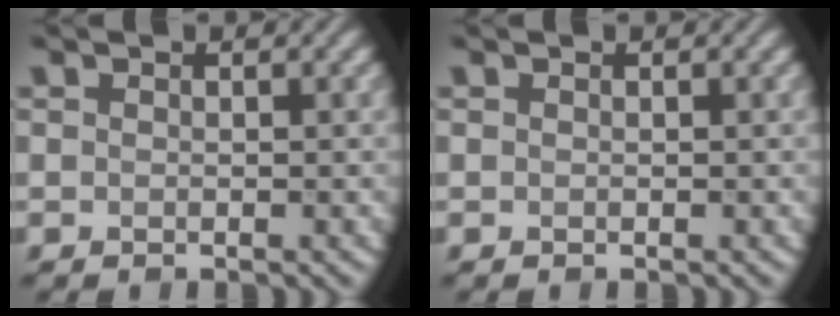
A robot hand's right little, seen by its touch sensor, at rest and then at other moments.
{"total": 0.0}